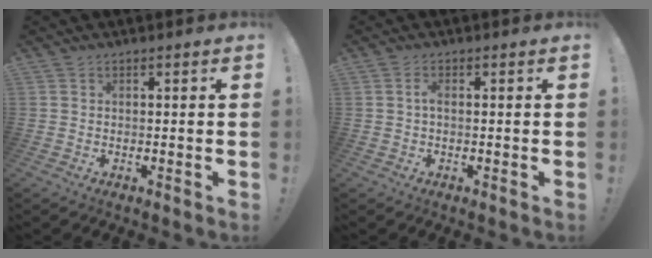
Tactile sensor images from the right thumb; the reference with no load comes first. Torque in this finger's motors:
{"motor_torque": [0.40, 0.13, -0.13, 0.01, 0.05]}